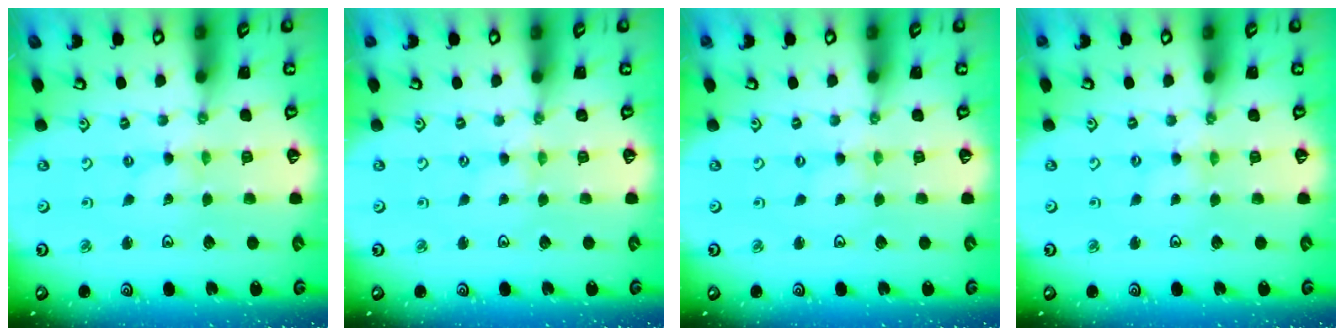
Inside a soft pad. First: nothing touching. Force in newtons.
{"total": 0.7, "press": 0.6, "slide": 0.3}
{"total": 0.0}
{"total": 2.4, "press": 2.3, "slide": 0.4}